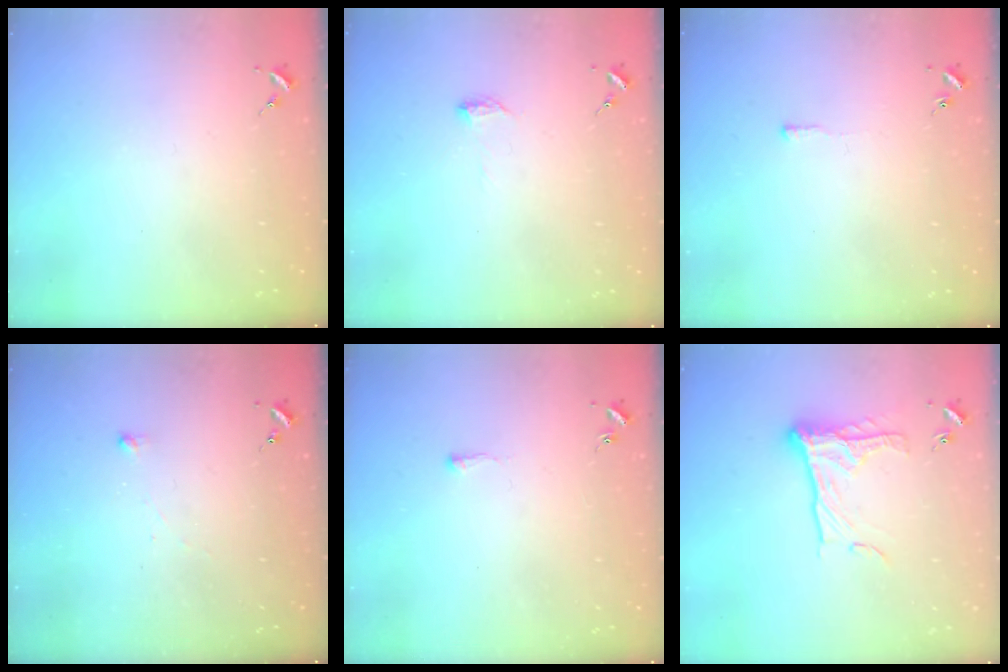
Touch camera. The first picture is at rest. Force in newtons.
{"total": 5.5, "press": 5.5, "slide": 0.7}
{"total": 2.9, "press": 2.9, "slide": 0.5}
{"total": 2.6, "press": 2.6, "slide": 0.6}
{"total": 1.9, "press": 1.8, "slide": 0.3}
{"total": 14.6, "press": 14.5, "slide": 1.0}